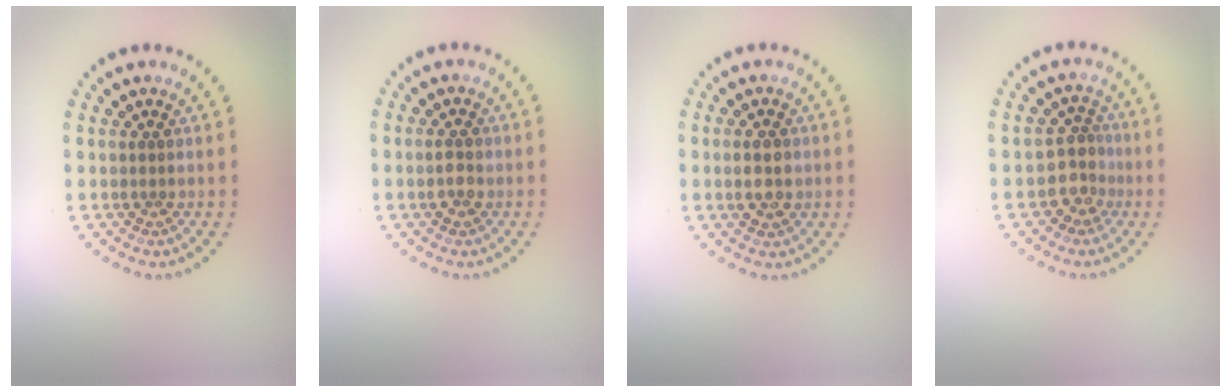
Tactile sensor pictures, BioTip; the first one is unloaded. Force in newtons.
{"total": 1.7, "press": 1.7, "slide": 0.2}
{"total": 3.0, "press": 3.0, "slide": 0.3}
{"total": 2.5, "press": 2.0, "slide": 1.5}